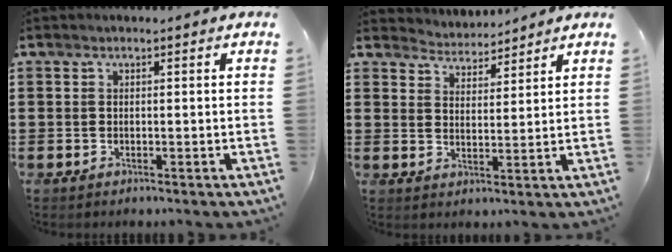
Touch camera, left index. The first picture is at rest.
{"total": 3.7, "force": [3.6, 0.4, -0.5], "torque": [-0.006, -0.017, 0.065]}